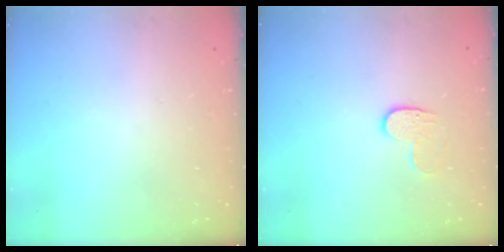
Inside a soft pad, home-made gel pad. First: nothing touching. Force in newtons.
{"total": 4.1, "press": 4.1, "slide": 0.3}